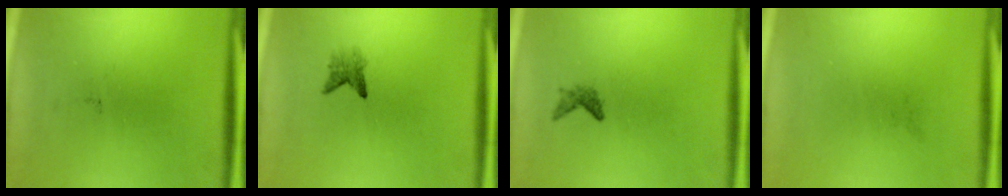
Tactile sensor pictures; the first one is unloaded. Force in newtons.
{"total": 1.8}
{"total": 1.1}
{"total": 0.0}